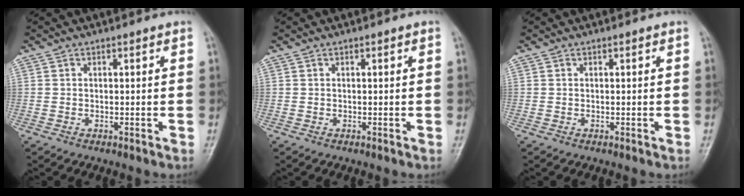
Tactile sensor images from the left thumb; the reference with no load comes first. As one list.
[{"total": 0.0}, {"total": 0.0}]